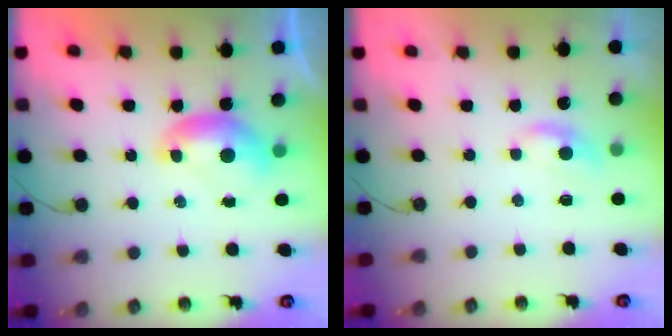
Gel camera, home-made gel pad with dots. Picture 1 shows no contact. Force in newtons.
{"total": 0.6, "press": 0.4, "slide": 0.4}